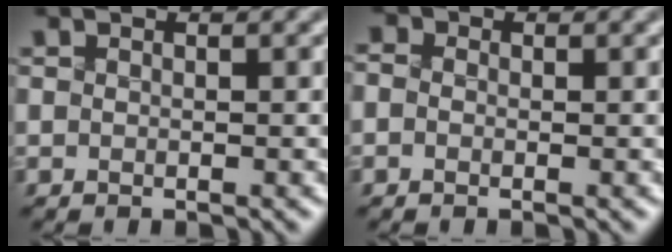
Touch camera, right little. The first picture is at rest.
{"total": 2.0, "force": [0.5, 1.6, 1.0], "torque": [0.003, 0.020, -0.028]}